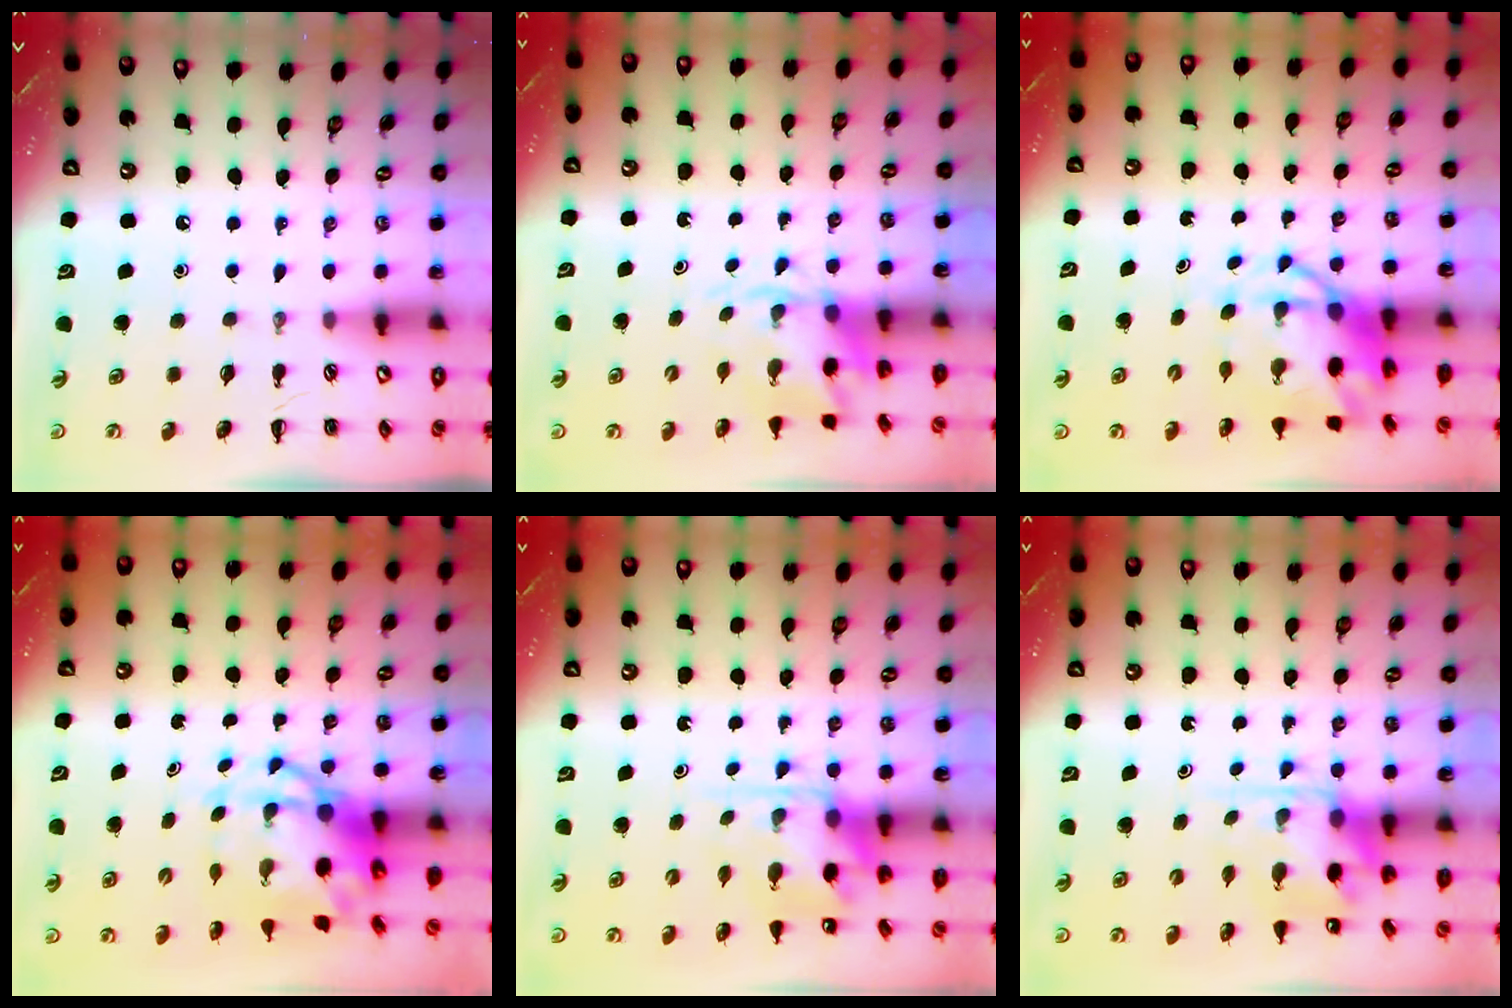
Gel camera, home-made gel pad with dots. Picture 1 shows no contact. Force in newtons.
{"total": 5.1, "press": 5.1, "slide": 0.5}
{"total": 7.8, "press": 7.5, "slide": 2.1}
{"total": 7.7, "press": 7.3, "slide": 2.2}
{"total": 4.9, "press": 4.9, "slide": 0.6}
{"total": 4.9, "press": 4.9, "slide": 0.6}